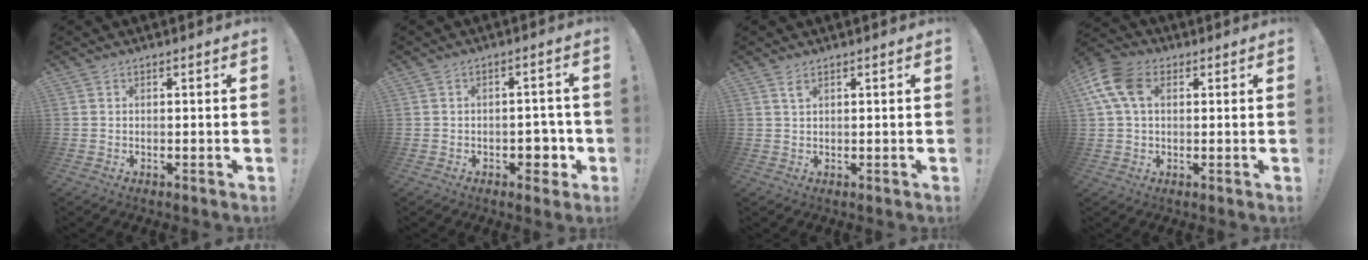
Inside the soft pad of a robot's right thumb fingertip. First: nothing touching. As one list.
[{"total": 5.7, "force": [-1.8, 4.1, 3.6], "torque": [-0.022, 0.003, -0.029]}, {"total": 1.6, "force": [1.0, 0.5, 1.2], "torque": [-0.020, 0.000, 0.016]}, {"total": 11.7, "force": [3.1, 7.6, 8.4], "torque": [-0.177, 0.005, 0.060]}]